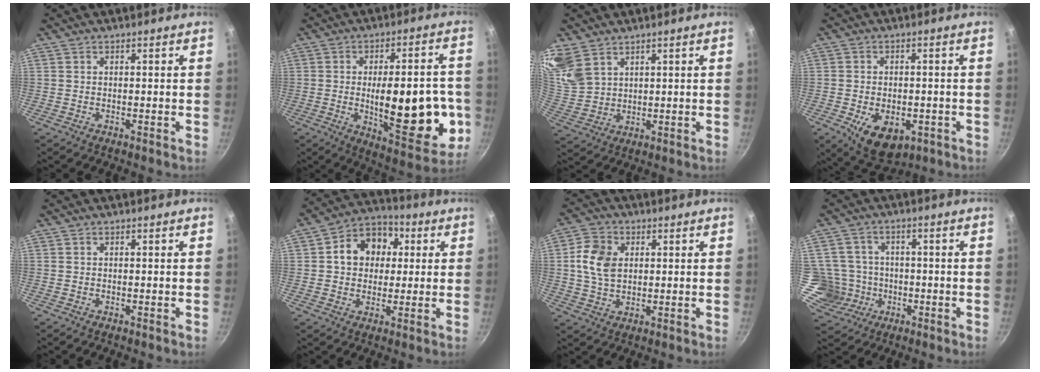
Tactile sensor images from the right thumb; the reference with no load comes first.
{"total": 22.3, "force": [-3.6, 9.0, 20.1], "torque": [-0.241, 0.001, -0.040]}
{"total": 9.9, "force": [6.6, 6.1, 4.2], "torque": [-0.075, -0.016, 0.147]}
{"total": 10.0, "force": [-3.3, 6.3, 7.0], "torque": [-0.085, 0.001, -0.033]}
{"total": 0.0}
{"total": 11.6, "force": [2.2, 9.4, 6.4], "torque": [-0.062, 0.018, 0.019]}
{"total": 8.3, "force": [1.5, 6.0, 5.5], "torque": [-0.091, 0.006, 0.024]}
{"total": 8.3, "force": [-1.9, 7.8, 1.7], "torque": [-0.003, 0.024, -0.032]}